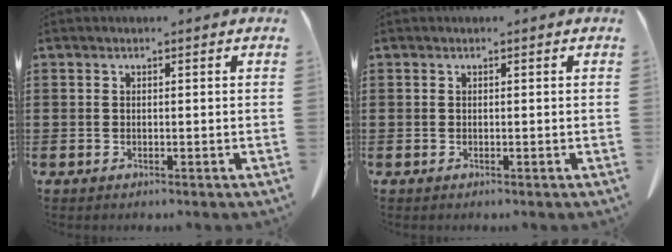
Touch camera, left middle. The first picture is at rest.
{"total": 0.0}